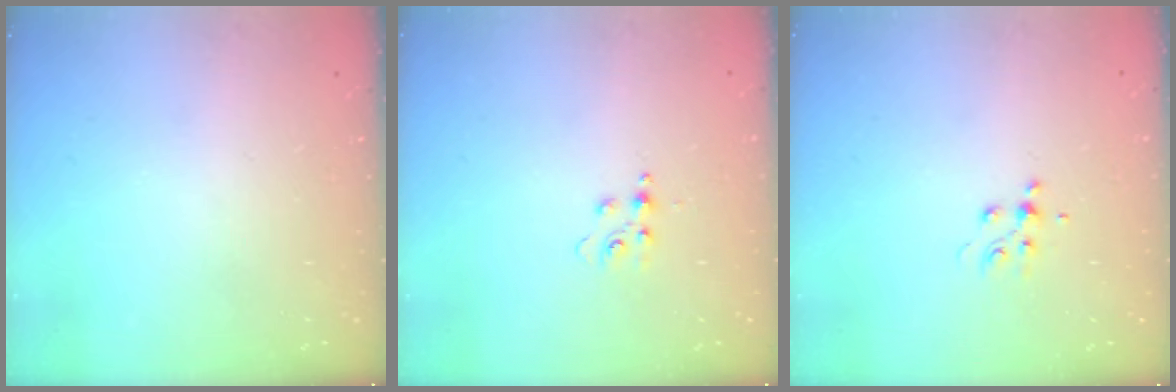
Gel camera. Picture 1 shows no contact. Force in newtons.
{"total": 4.8, "press": 4.7, "slide": 1.1}
{"total": 4.6, "press": 4.4, "slide": 1.3}